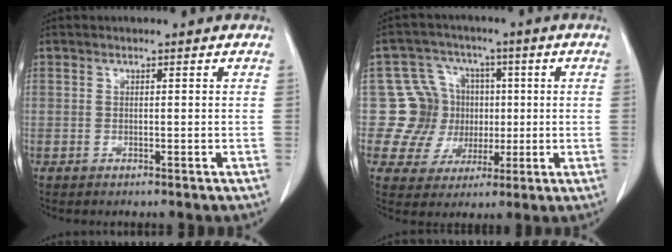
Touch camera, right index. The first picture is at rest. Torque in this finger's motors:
{"motor_torque": [-0.05, 0.02, -0.01, -0.03]}